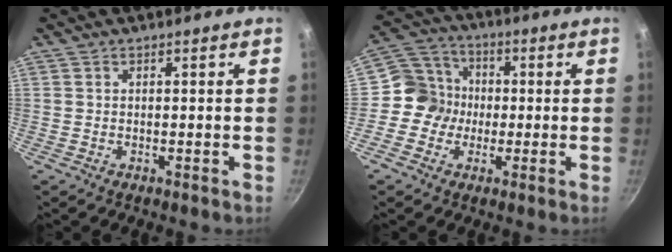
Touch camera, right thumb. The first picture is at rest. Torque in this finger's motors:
{"motor_torque": [-0.21, -0.33, 0.30, -0.06, -0.03]}